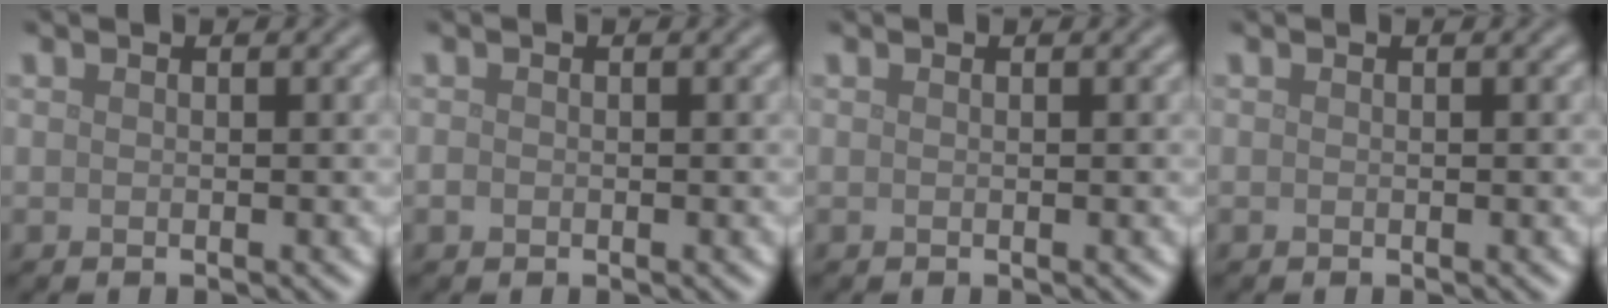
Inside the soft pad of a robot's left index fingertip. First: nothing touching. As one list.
[{"total": 0.5, "force": [-0.2, 0.5, 0.2], "torque": [-0.002, -0.002, -0.005]}, {"total": 0.0}, {"total": 0.0}]